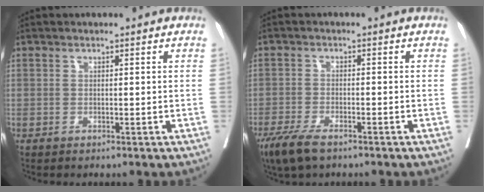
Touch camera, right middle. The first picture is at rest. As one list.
[{"total": 5.3, "force": [-3.9, 1.4, 3.3], "torque": [-0.065, -0.010, -0.069]}]